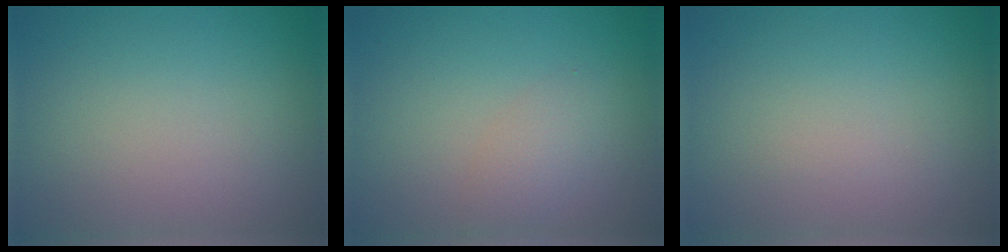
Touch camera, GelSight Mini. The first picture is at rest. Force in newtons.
{"total": 1.8, "press": 1.8, "slide": 0.0}
{"total": 0.0}